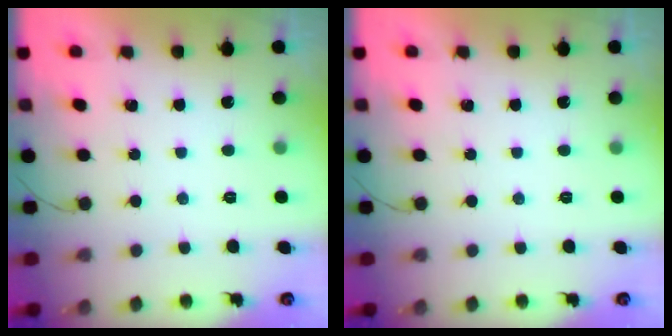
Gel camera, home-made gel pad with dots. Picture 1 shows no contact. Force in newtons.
{"total": 0.0}